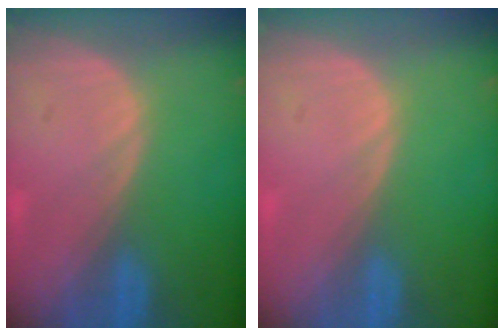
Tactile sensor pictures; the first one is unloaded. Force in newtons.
{"total": 0.0}